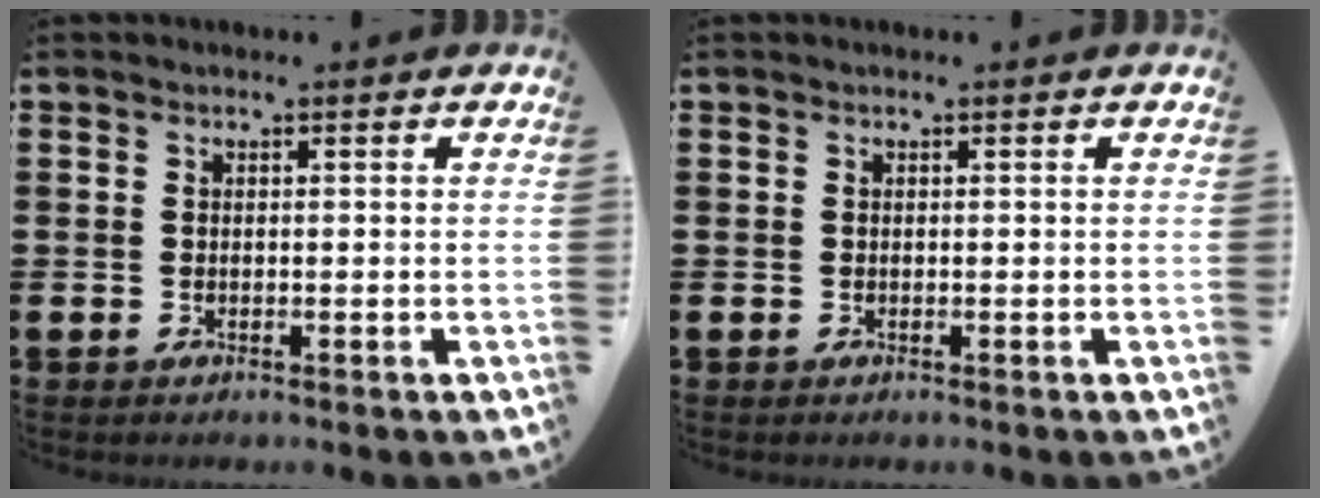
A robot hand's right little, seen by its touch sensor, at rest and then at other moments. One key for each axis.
{"total": 0.0}